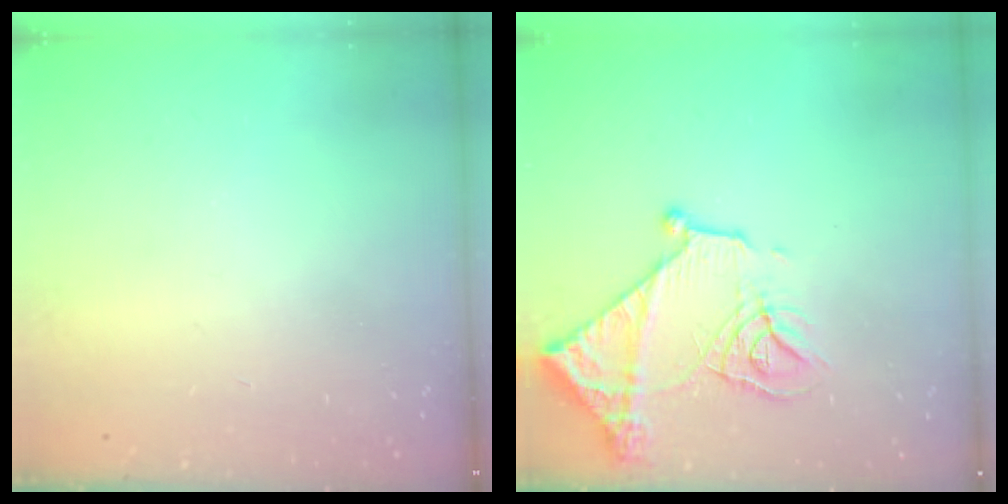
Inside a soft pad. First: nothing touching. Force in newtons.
{"total": 17.6, "press": 17.5, "slide": 1.7}